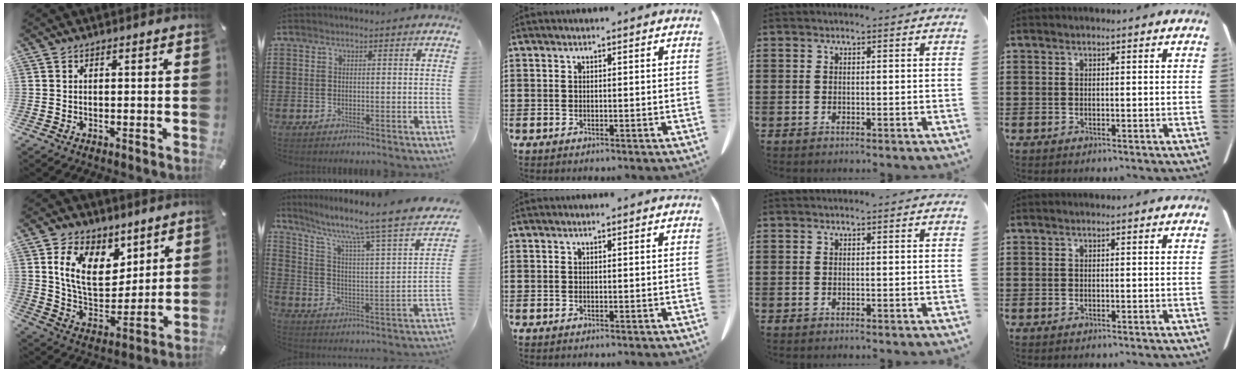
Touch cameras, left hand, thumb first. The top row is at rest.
{"thumb": {"total": 14.2, "force": [6.8, 9.6, 7.9], "torque": [-0.146, -0.029, 0.130]}, "index": {"total": 7.9, "force": [5.9, 0.0, 5.2], "torque": [-0.116, -0.055, 0.083]}}